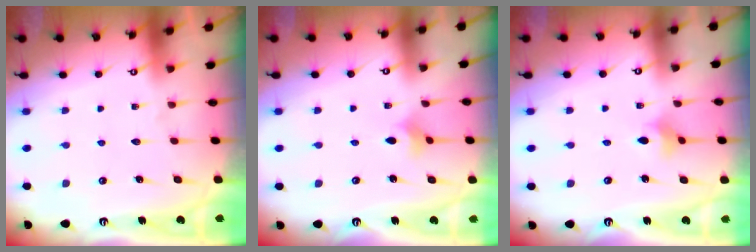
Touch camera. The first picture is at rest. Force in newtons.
{"total": 2.9, "press": 2.9, "slide": 0.5}
{"total": 3.3, "press": 3.2, "slide": 0.6}